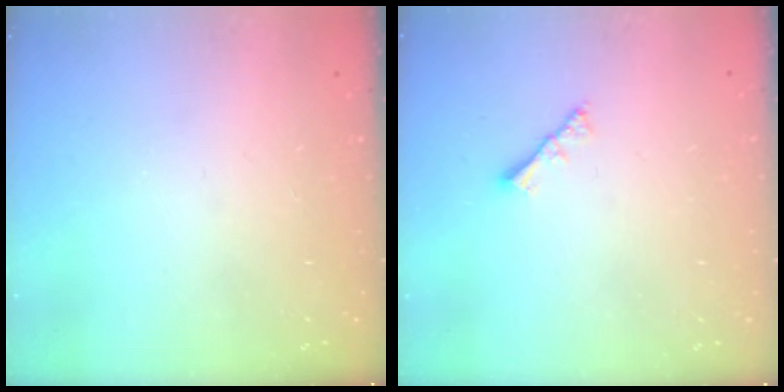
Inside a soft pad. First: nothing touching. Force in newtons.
{"total": 2.5, "press": 2.4, "slide": 0.5}